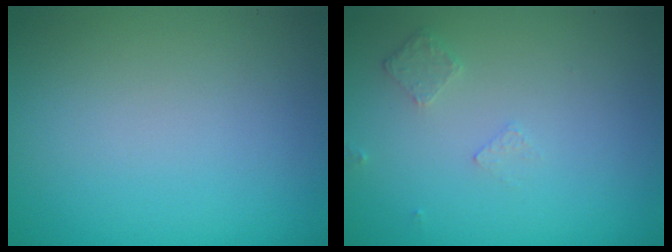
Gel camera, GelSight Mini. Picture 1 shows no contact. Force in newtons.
{"total": 0.8, "press": 0.6, "slide": 0.5}